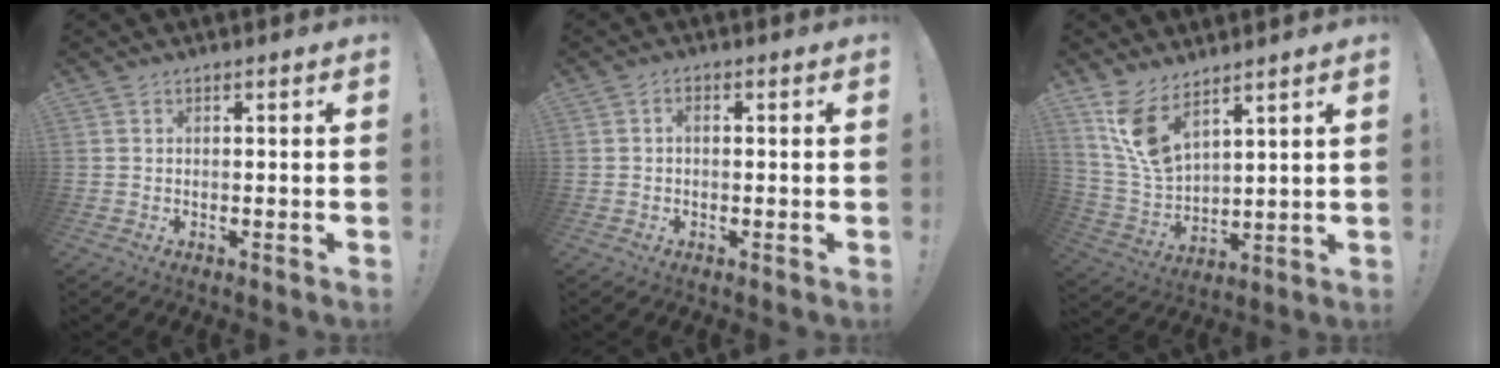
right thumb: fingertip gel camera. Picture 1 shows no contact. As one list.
[{"total": 1.4, "force": [-0.3, 0.8, 1.2], "torque": [-0.023, 0.005, -0.007]}, {"total": 11.3, "force": [8.1, 4.7, 6.3], "torque": [-0.133, -0.051, 0.159]}]